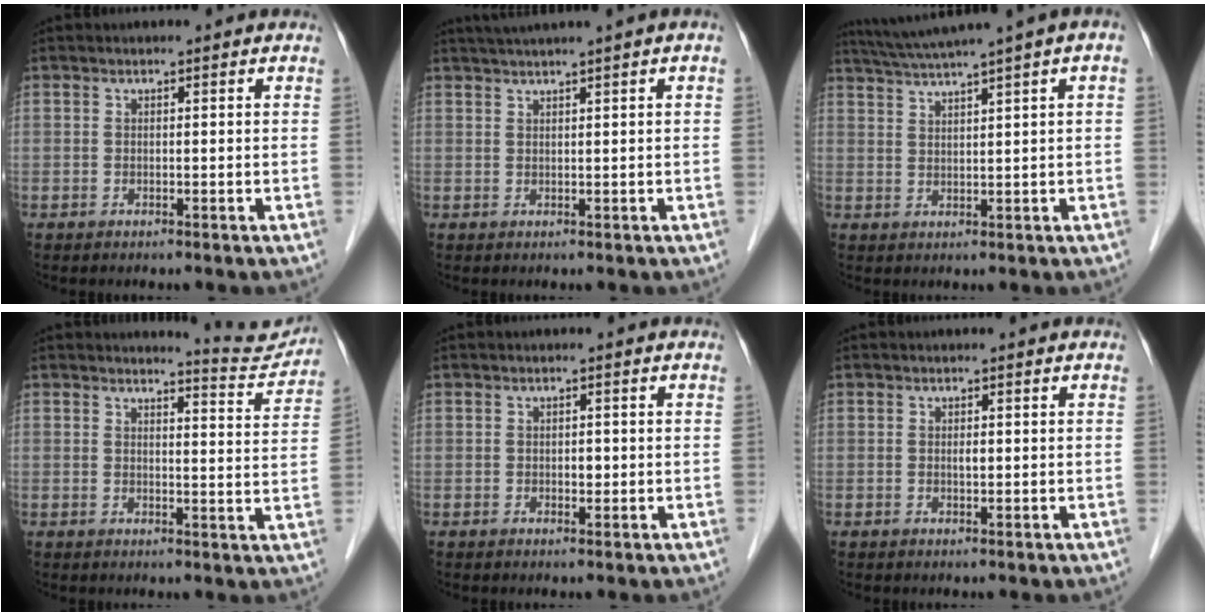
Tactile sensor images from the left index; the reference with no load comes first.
{"total": 3.7, "force": [2.4, -0.8, 2.6], "torque": [-0.050, 0.018, 0.048]}
{"total": 8.2, "force": [5.4, -1.0, 6.1], "torque": [-0.098, 0.035, 0.089]}
{"total": 5.8, "force": [5.8, -0.1, -0.2], "torque": [-0.002, -0.032, 0.059]}
{"total": 1.2, "force": [-0.1, 0.8, 0.9], "torque": [-0.014, 0.001, 0.000]}
{"total": 0.8, "force": [0.1, 0.3, 0.7], "torque": [-0.013, -0.001, 0.002]}